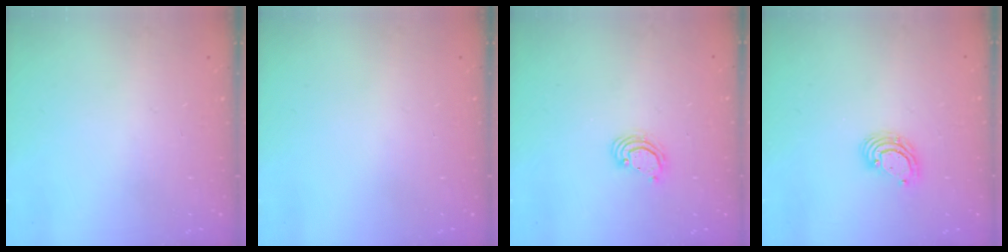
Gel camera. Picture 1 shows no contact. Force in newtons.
{"total": 0.0}
{"total": 3.9, "press": 3.9, "slide": 0.2}
{"total": 5.2, "press": 5.2, "slide": 0.3}